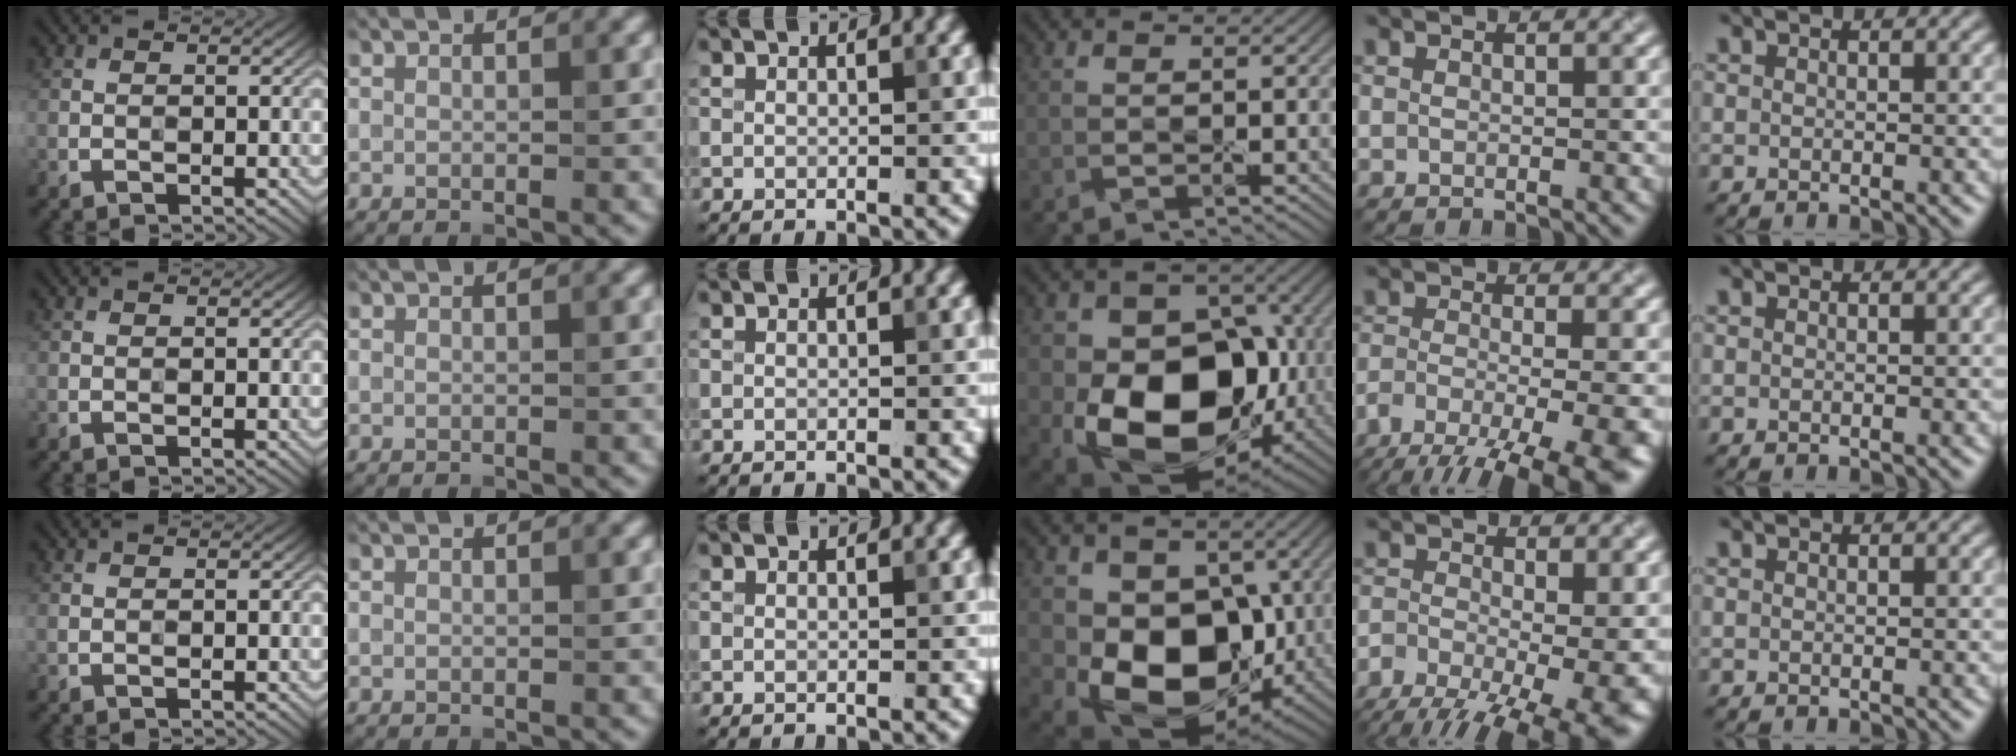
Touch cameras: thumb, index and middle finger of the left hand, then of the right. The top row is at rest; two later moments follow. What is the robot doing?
{"motion": "peel", "object": "shipping label"}